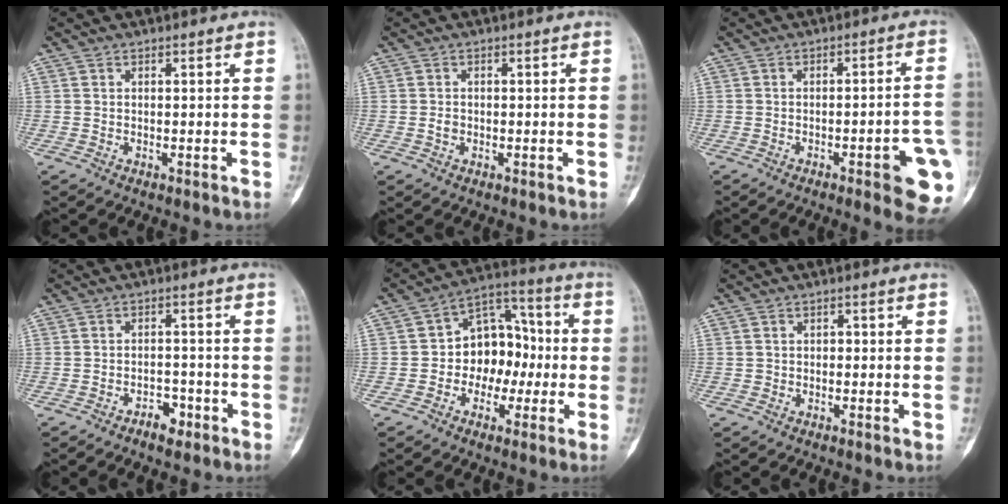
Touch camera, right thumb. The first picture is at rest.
{"total": 1.1, "force": [-0.3, 0.9, 0.6], "torque": [-0.009, 0.003, -0.005]}
{"total": 11.7, "force": [-4.2, 2.4, 10.7], "torque": [-0.104, 0.018, -0.047]}
{"total": 3.4, "force": [-2.4, 1.6, 1.8], "torque": [-0.014, 0.018, -0.038]}
{"total": 11.9, "force": [-1.5, 9.0, 7.7], "torque": [-0.071, 0.046, -0.037]}
{"total": 1.0, "force": [-0.3, 0.8, 0.4], "torque": [0.006, 0.004, -0.008]}